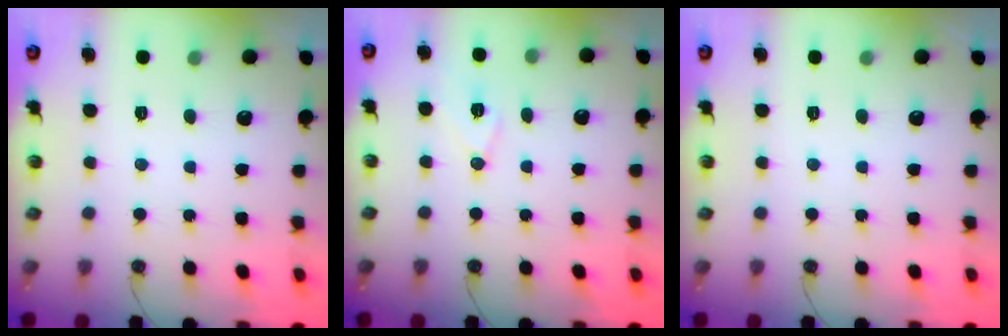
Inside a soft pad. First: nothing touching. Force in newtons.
{"total": 7.4, "press": 6.5, "slide": 3.6}
{"total": 0.0}